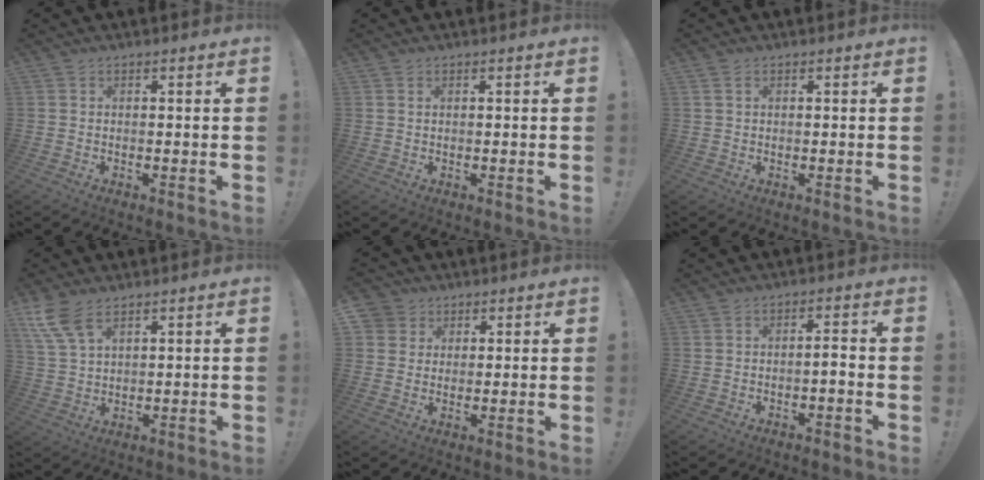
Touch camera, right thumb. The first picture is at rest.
{"total": 0.6, "force": [0.5, 0.3, 0.2], "torque": [0.005, -0.003, 0.008]}
{"total": 1.4, "force": [0.6, 0.9, 0.8], "torque": [-0.017, 0.003, 0.012]}
{"total": 8.6, "force": [5.5, 3.7, 5.4], "torque": [-0.110, -0.018, 0.108]}
{"total": 4.6, "force": [2.4, 3.9, 0.6], "torque": [-0.010, -0.012, 0.046]}
{"total": 2.3, "force": [-0.9, 0.6, 2.1], "torque": [-0.036, 0.001, -0.018]}